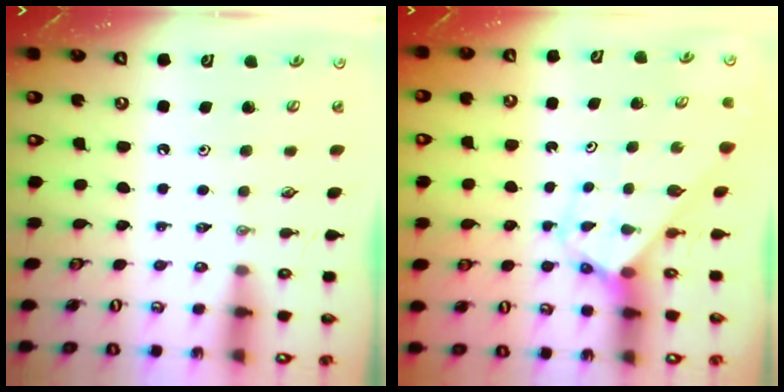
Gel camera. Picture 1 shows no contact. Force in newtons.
{"total": 2.8, "press": 2.8, "slide": 0.1}